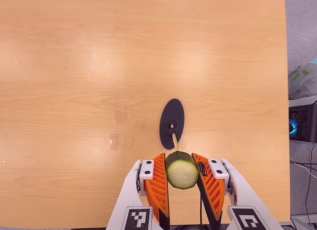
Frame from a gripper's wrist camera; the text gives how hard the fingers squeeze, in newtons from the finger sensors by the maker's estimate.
{"total": 11.9, "left": 12.3, "right": 11.5}